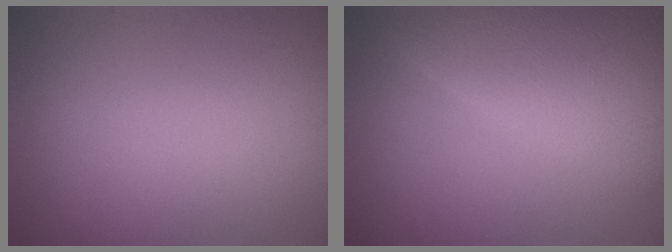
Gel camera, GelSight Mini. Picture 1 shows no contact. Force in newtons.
{"total": 6.8, "press": 6.8, "slide": 0.2}